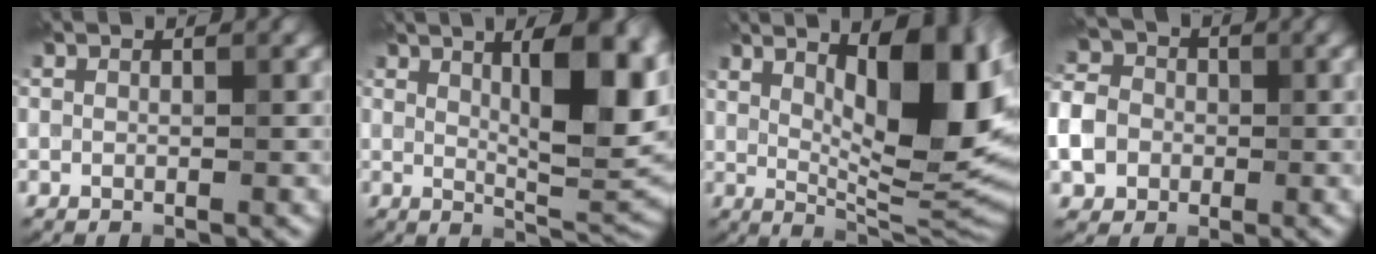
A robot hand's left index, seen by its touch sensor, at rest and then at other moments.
{"total": 11.0, "force": [3.5, 3.3, 9.9], "torque": [-0.128, 0.000, 0.060]}
{"total": 13.0, "force": [4.1, 4.2, 11.6], "torque": [-0.153, -0.005, 0.070]}
{"total": 5.6, "force": [-1.2, 4.7, 2.7], "torque": [-0.060, -0.006, -0.033]}